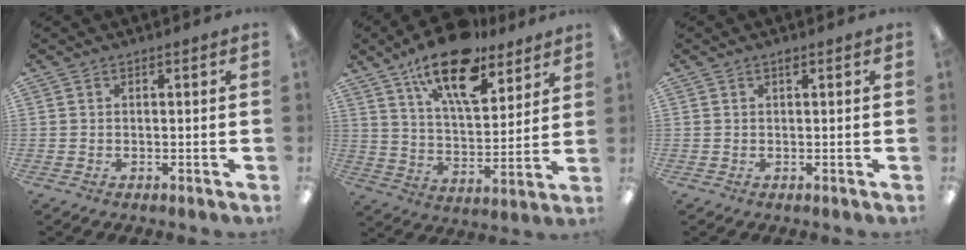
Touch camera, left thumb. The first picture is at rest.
{"total": 18.7, "force": [13.1, 7.6, 11.0], "torque": [-0.180, -0.066, 0.220]}
{"total": 0.7, "force": [0.5, 0.1, 0.4], "torque": [-0.012, 0.002, 0.009]}